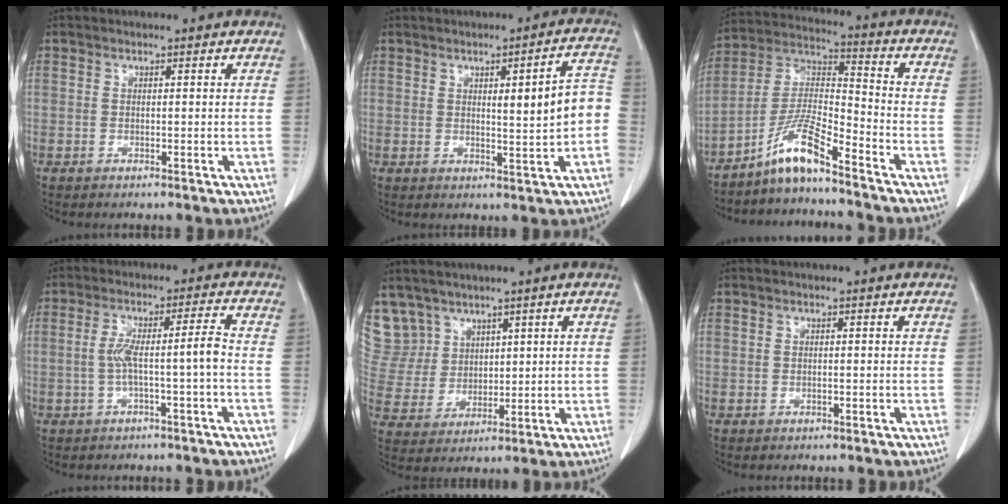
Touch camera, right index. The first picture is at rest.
{"total": 7.4, "force": [0.1, 1.0, 7.3], "torque": [-0.094, 0.015, 0.004]}
{"total": 9.1, "force": [-6.9, 0.4, 5.8], "torque": [-0.122, 0.005, -0.138]}
{"total": 5.3, "force": [-1.1, -0.4, 5.2], "torque": [-0.100, 0.022, -0.016]}
{"total": 9.7, "force": [6.8, 7.0, 0.3], "torque": [-0.018, 0.020, 0.157]}
{"total": 0.0}